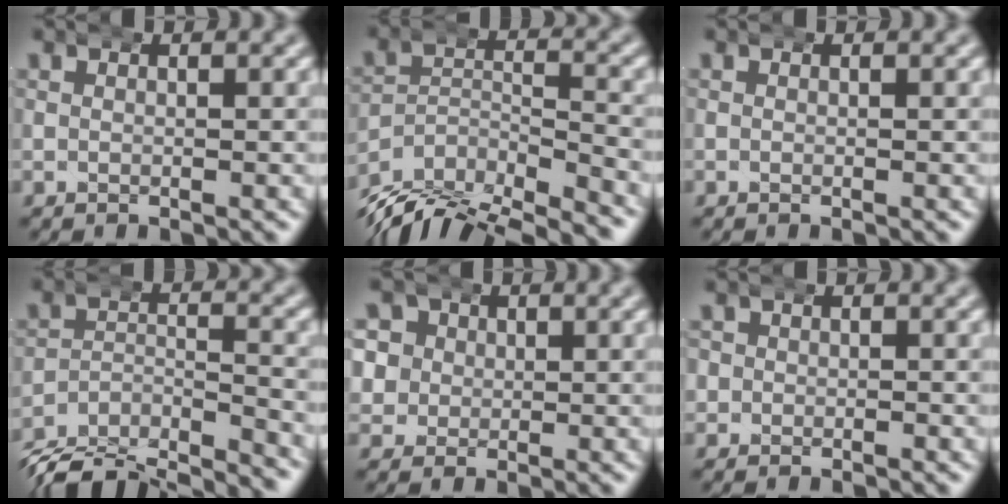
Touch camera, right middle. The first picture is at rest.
{"total": 10.3, "force": [-7.9, 5.0, 4.4], "torque": [-0.082, -0.037, -0.126]}
{"total": 0.0}
{"total": 9.5, "force": [-8.4, 3.3, 3.0], "torque": [-0.044, -0.021, -0.141]}
{"total": 6.2, "force": [1.2, 5.5, 2.4], "torque": [-0.072, -0.010, 0.018]}
{"total": 1.5, "force": [-0.2, 1.5, 0.3], "torque": [-0.020, -0.002, -0.004]}